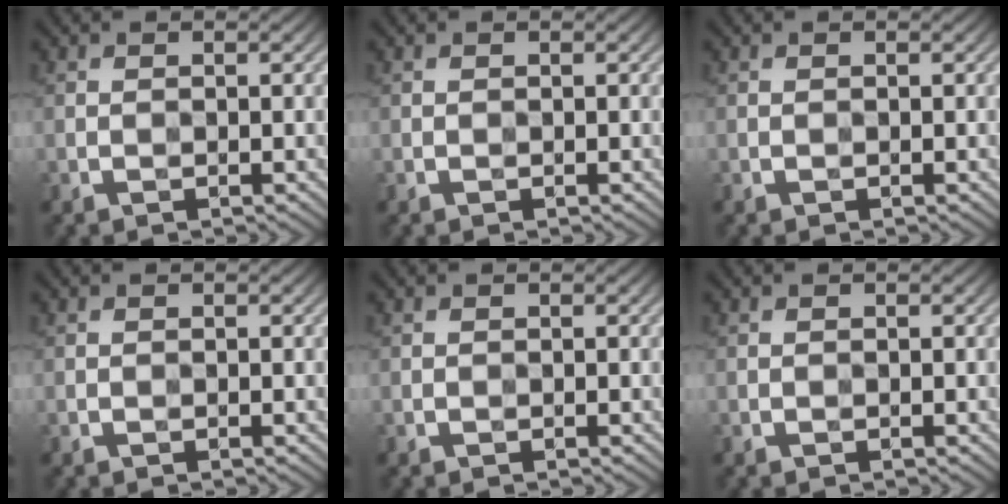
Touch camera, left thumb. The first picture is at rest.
{"total": 0.0}
{"total": 0.0}
{"total": 0.0}
{"total": 0.0}
{"total": 0.0}